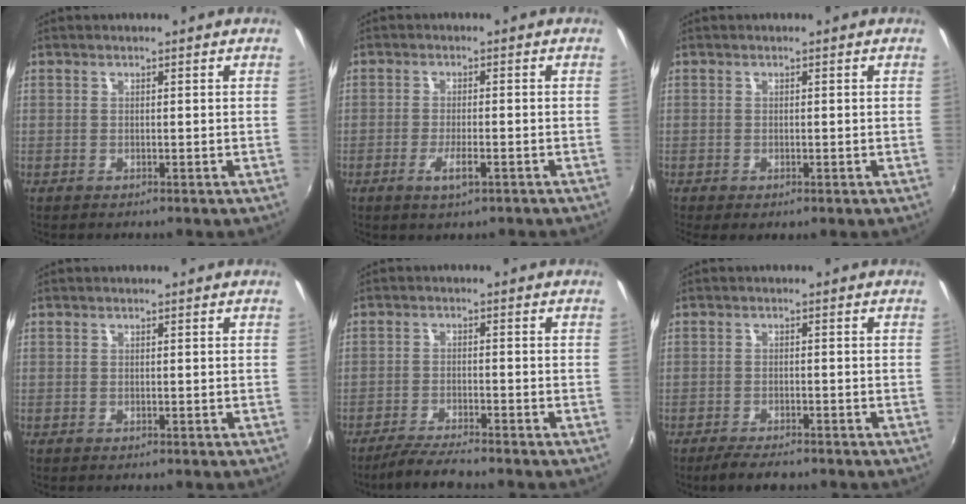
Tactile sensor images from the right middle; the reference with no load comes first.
{"total": 3.8, "force": [-2.1, 0.8, 3.1], "torque": [-0.067, -0.006, -0.036]}
{"total": 1.5, "force": [-0.7, 0.5, 1.3], "torque": [-0.022, -0.007, -0.008]}
{"total": 0.0}
{"total": 5.6, "force": [-5.0, -0.1, 2.5], "torque": [-0.068, -0.013, -0.091]}
{"total": 4.7, "force": [-3.9, 1.1, 2.4], "torque": [-0.059, -0.013, -0.069]}